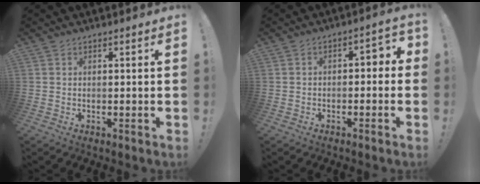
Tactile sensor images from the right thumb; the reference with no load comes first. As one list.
[{"total": 3.6, "force": [-2.0, 1.8, 2.4], "torque": [-0.025, 0.008, -0.041]}]